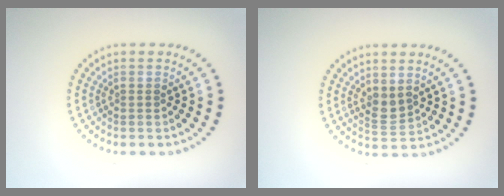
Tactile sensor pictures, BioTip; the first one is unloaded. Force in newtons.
{"total": 1.8, "press": 1.5, "slide": 1.1}